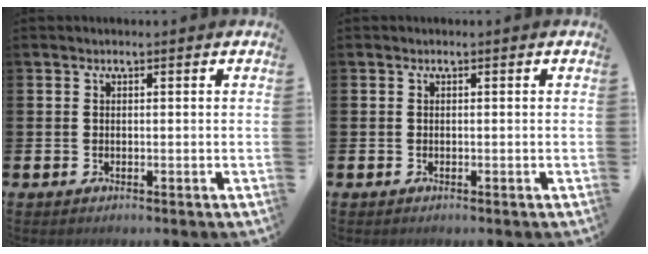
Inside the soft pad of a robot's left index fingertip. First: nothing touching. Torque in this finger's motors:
{"motor_torque": [0.00, 0.00, 0.00, 0.00]}